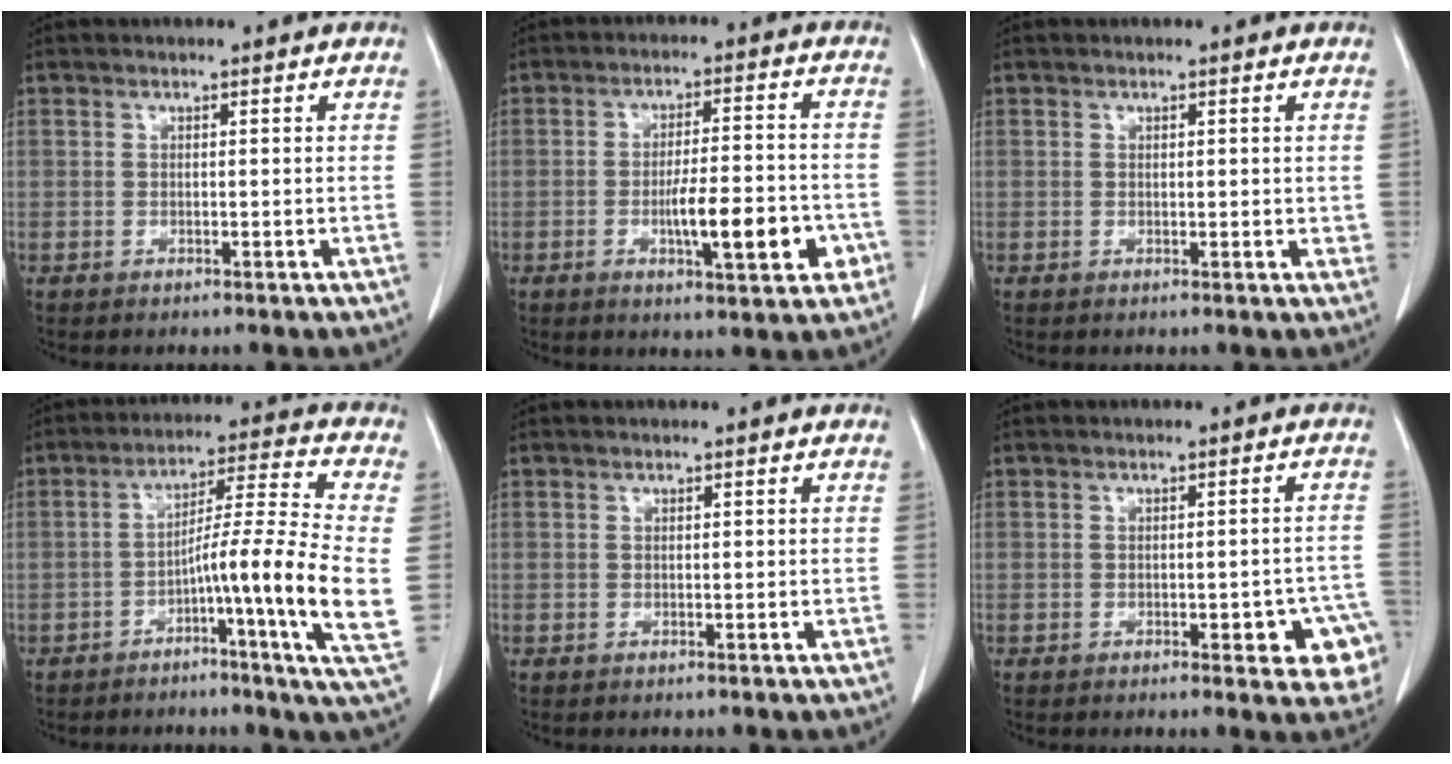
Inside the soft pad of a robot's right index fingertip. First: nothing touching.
{"total": 10.1, "force": [-3.3, 2.0, 9.3], "torque": [-0.143, 0.005, -0.047]}
{"total": 1.1, "force": [0.3, 0.6, 0.9], "torque": [-0.009, -0.002, 0.004]}
{"total": 14.2, "force": [-2.2, -1.8, 13.9], "torque": [-0.216, 0.001, -0.049]}
{"total": 0.0}
{"total": 7.7, "force": [-3.2, 2.6, 6.5], "torque": [-0.055, 0.009, -0.038]}